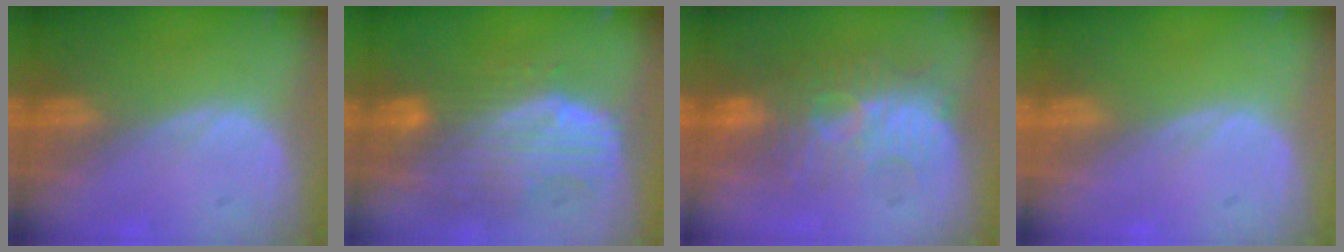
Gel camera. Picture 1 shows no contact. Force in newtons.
{"total": 10.5, "press": 9.0, "slide": 5.3}
{"total": 9.1, "press": 8.7, "slide": 2.6}
{"total": 0.0}